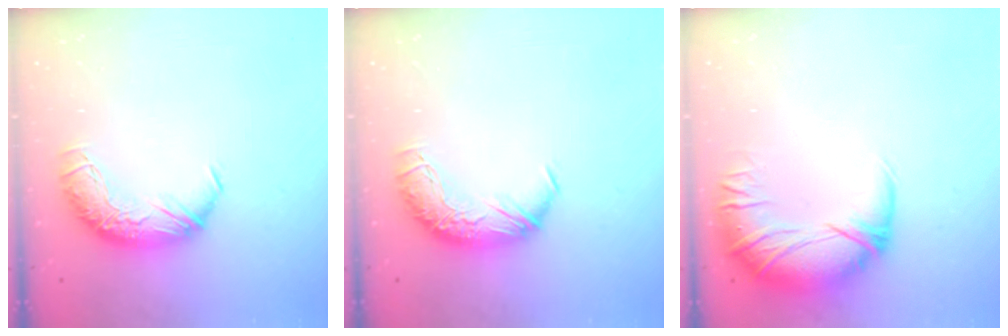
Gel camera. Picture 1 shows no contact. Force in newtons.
{"total": 0.0}
{"total": 3.0, "press": 0.1, "slide": 3.0}